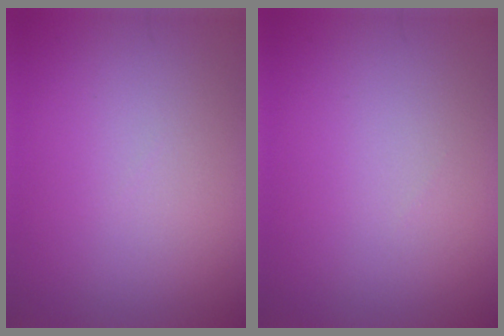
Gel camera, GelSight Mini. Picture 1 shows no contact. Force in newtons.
{"total": 0.0}